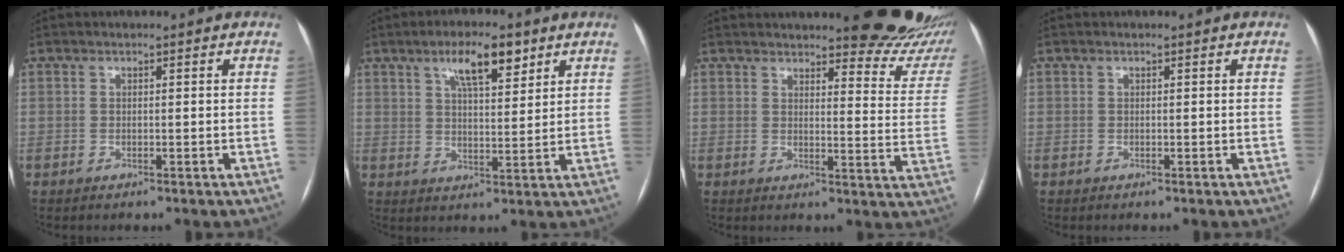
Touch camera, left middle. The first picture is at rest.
{"total": 7.7, "force": [4.6, 2.2, 5.8], "torque": [-0.103, 0.010, 0.078]}
{"total": 16.6, "force": [15.4, 2.6, 5.7], "torque": [-0.044, -0.082, 0.156]}
{"total": 0.0}